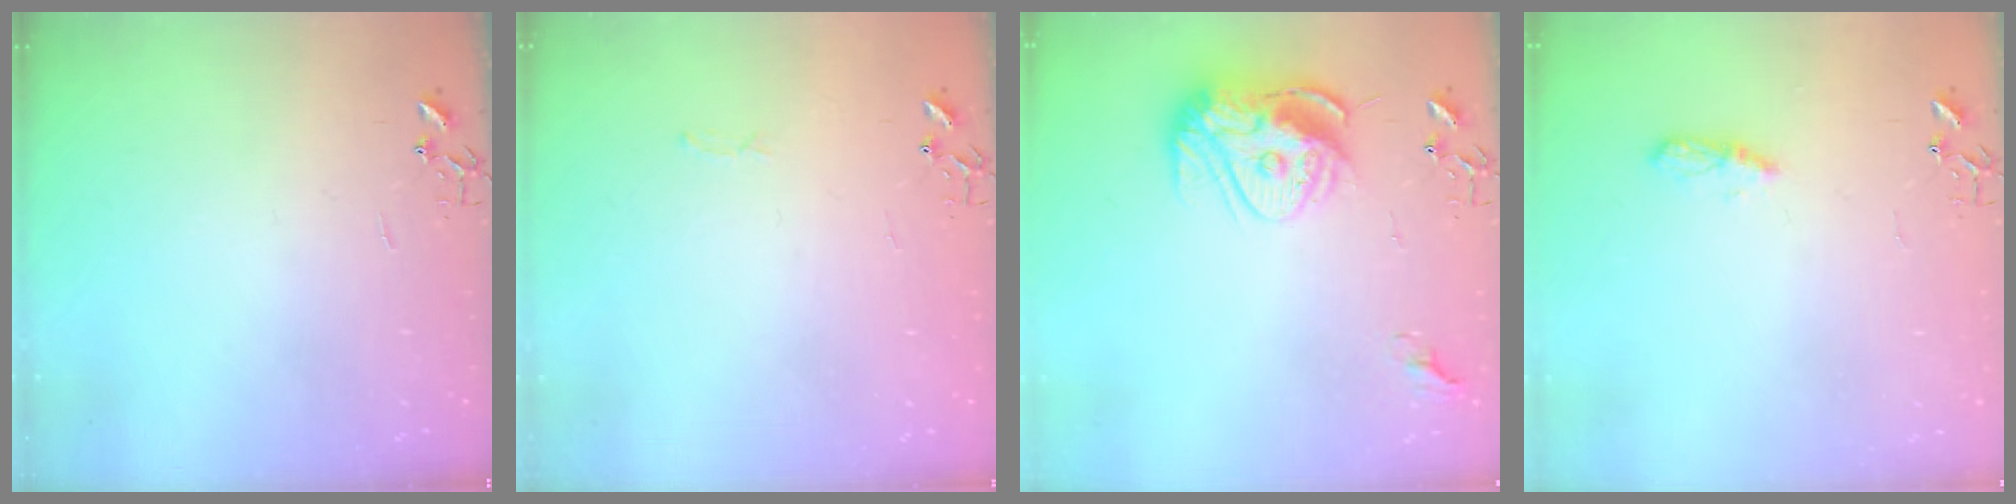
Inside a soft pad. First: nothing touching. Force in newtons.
{"total": 2.8, "press": 2.8, "slide": 0.4}
{"total": 15.6, "press": 15.6, "slide": 1.3}
{"total": 5.1, "press": 5.1, "slide": 0.5}